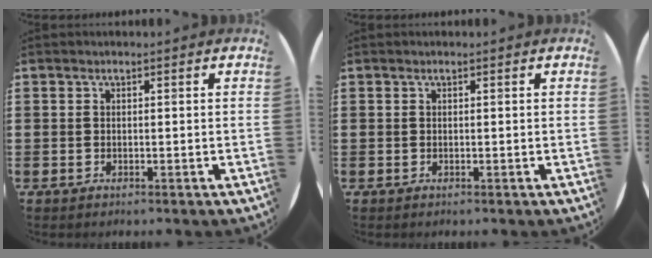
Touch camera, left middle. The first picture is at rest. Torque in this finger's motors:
{"motor_torque": [-0.21, -0.06, 0.03, 0.01]}